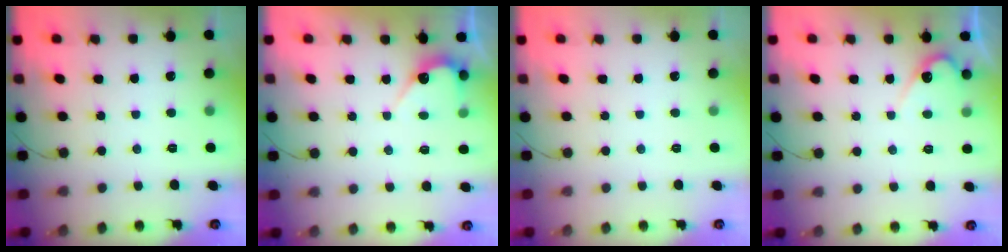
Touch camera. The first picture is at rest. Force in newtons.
{"total": 3.9, "press": 3.9, "slide": 0.2}
{"total": 0.0}
{"total": 4.4, "press": 4.4, "slide": 0.4}